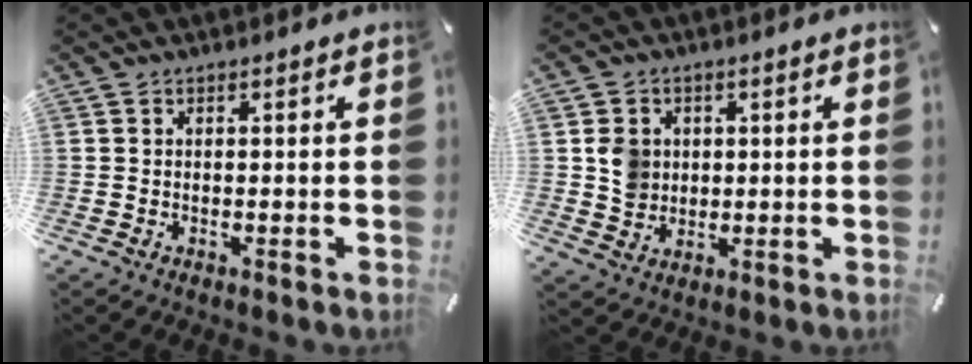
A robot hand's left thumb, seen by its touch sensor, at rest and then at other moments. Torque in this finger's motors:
{"motor_torque": [0.50, 0.85, 0.34, -0.34, 0.21]}